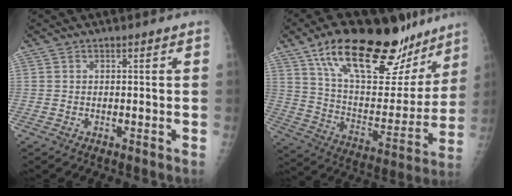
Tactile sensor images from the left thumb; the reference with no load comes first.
{"total": 29.9, "force": [19.3, 12.8, 18.9], "torque": [-0.255, -0.048, 0.310]}